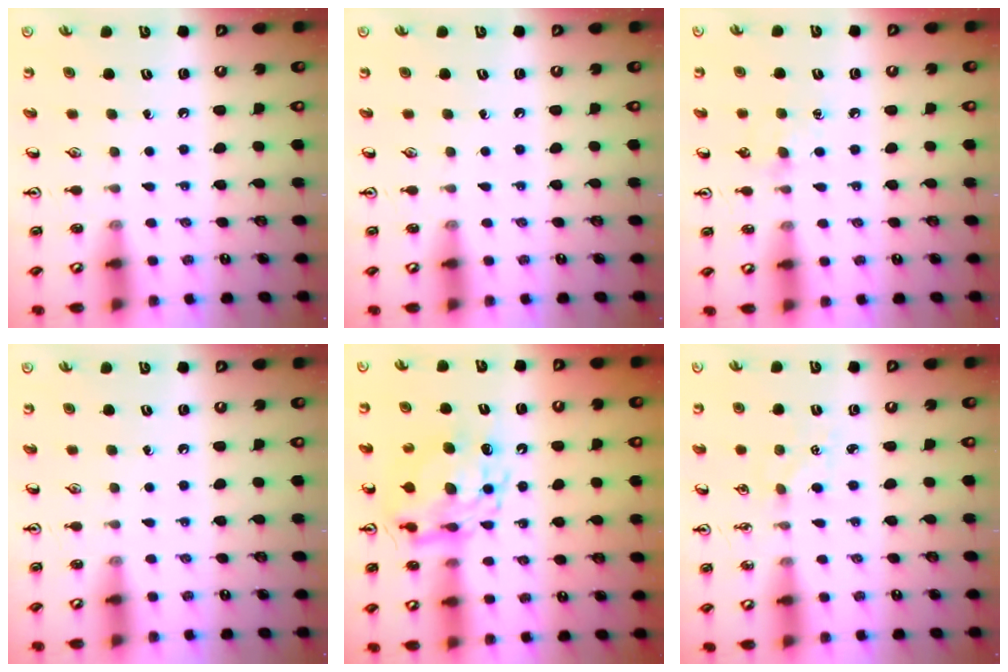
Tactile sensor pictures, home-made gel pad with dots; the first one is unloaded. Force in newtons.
{"total": 0.0}
{"total": 5.9, "press": 5.8, "slide": 0.8}
{"total": 0.0}
{"total": 11.7, "press": 11.6, "slide": 1.2}
{"total": 2.4, "press": 2.3, "slide": 0.3}